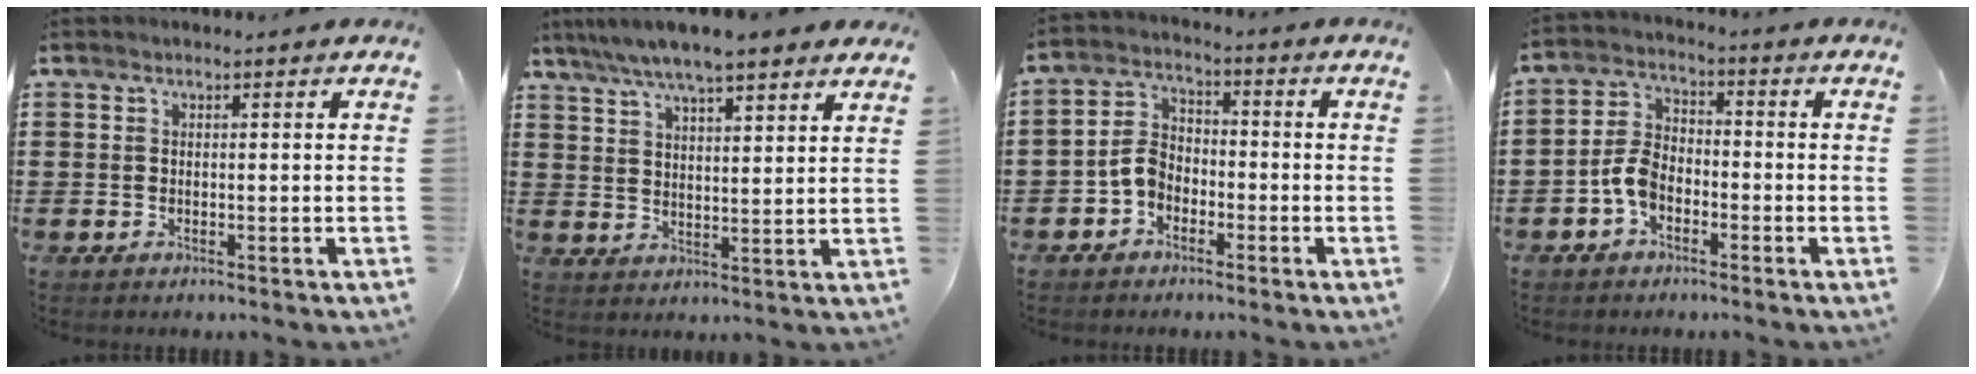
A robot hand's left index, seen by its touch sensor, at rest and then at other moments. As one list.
[{"total": 6.2, "force": [5.5, 0.8, 2.9], "torque": [-0.075, -0.014, 0.096]}, {"total": 4.7, "force": [-2.5, 3.3, 2.3], "torque": [-0.067, 0.008, -0.056]}, {"total": 5.1, "force": [-2.5, 3.2, 3.2], "torque": [-0.093, 0.003, -0.056]}]